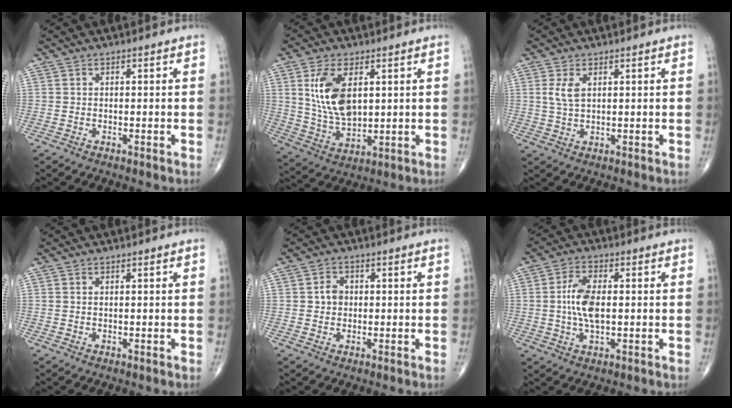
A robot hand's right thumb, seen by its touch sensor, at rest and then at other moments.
{"total": 11.8, "force": [3.2, 6.4, 9.4], "torque": [-0.176, -0.017, 0.071]}
{"total": 3.5, "force": [1.2, 1.7, 2.8], "torque": [-0.059, -0.001, 0.028]}
{"total": 0.0}
{"total": 3.0, "force": [0.2, 2.6, 1.5], "torque": [-0.011, 0.005, 0.000]}
{"total": 7.5, "force": [0.1, 3.6, 6.6], "torque": [-0.134, 0.004, 0.000]}